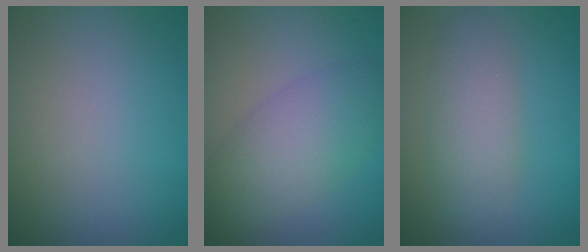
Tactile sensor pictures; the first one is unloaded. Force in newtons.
{"total": 5.1, "press": 5.1, "slide": 0.2}
{"total": 3.8, "press": 3.8, "slide": 0.1}